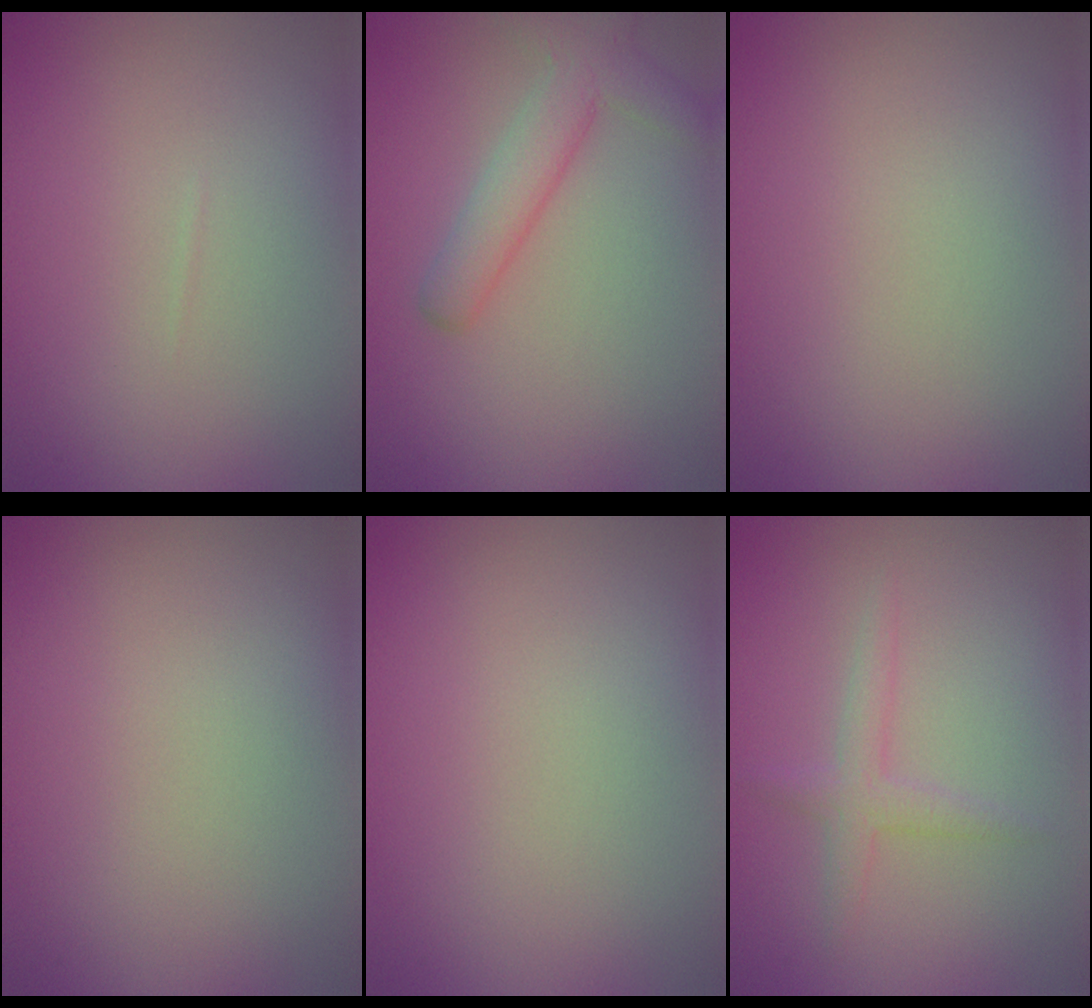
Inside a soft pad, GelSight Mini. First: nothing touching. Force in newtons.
{"total": 3.6, "press": 3.6, "slide": 0.1}
{"total": 0.0}
{"total": 0.0}
{"total": 0.0}
{"total": 1.8, "press": 1.8, "slide": 0.1}